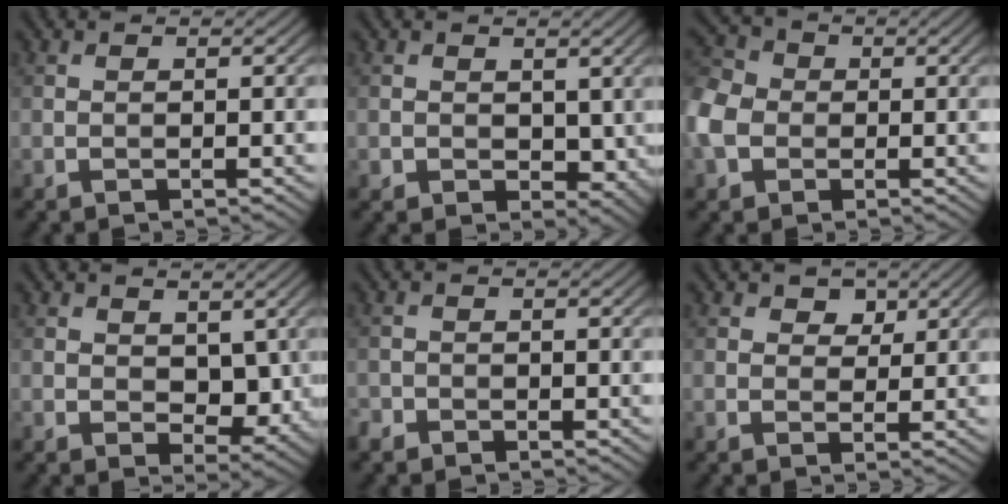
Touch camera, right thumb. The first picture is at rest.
{"total": 4.2, "force": [0.6, 3.2, 2.6], "torque": [-0.056, -0.015, 0.014]}
{"total": 7.7, "force": [-1.6, 6.1, 4.4], "torque": [-0.141, 0.004, -0.052]}
{"total": 5.2, "force": [0.8, 3.5, 3.7], "torque": [-0.068, -0.013, 0.015]}
{"total": 1.5, "force": [-1.2, 0.9, 0.2], "torque": [-0.006, -0.003, -0.032]}
{"total": 2.8, "force": [1.5, 1.9, 1.4], "torque": [-0.023, 0.000, 0.019]}